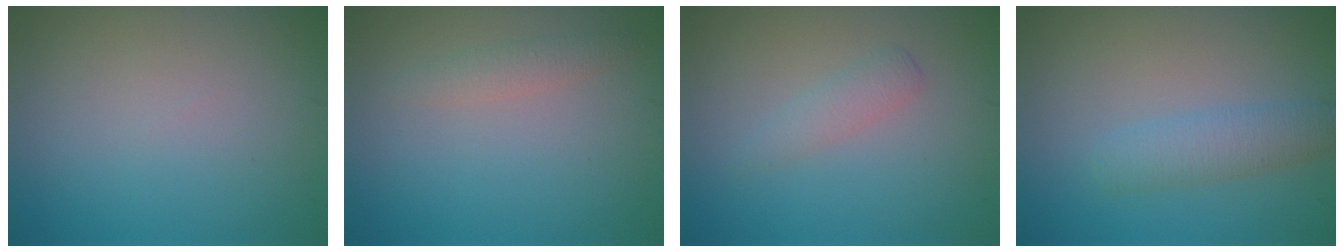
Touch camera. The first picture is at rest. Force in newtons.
{"total": 1.3, "press": 1.3, "slide": 0.1}
{"total": 1.5, "press": 1.5, "slide": 0.1}
{"total": 2.8, "press": 2.8, "slide": 0.1}